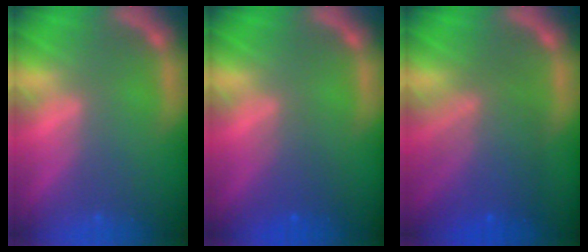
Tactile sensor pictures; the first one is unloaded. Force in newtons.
{"total": 2.0}
{"total": 7.0}